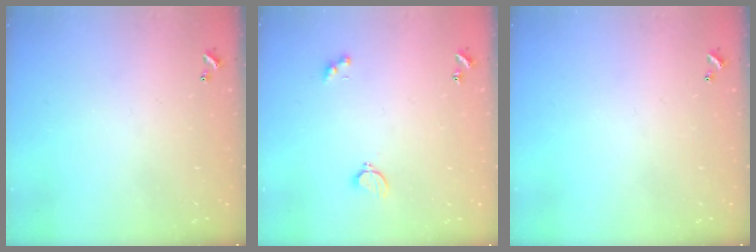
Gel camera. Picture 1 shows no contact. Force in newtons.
{"total": 1.8, "press": 1.7, "slide": 0.5}
{"total": 0.0}